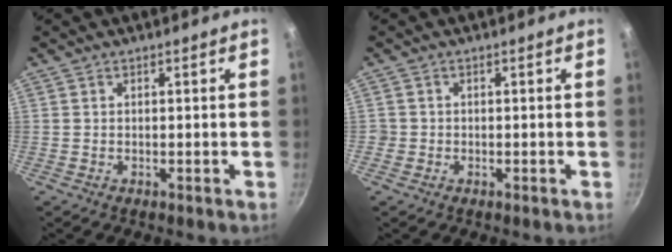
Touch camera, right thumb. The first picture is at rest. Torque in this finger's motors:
{"motor_torque": [0.19, 0.13, 0.29, 0.19, -0.02]}